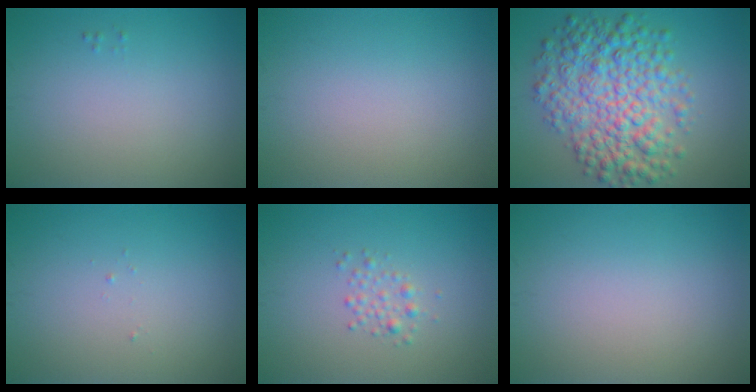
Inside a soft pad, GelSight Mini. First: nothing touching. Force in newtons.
{"total": 0.0}
{"total": 8.5, "press": 8.5, "slide": 0.0}
{"total": 0.0}
{"total": 1.3, "press": 1.3, "slide": 0.0}
{"total": 0.0}